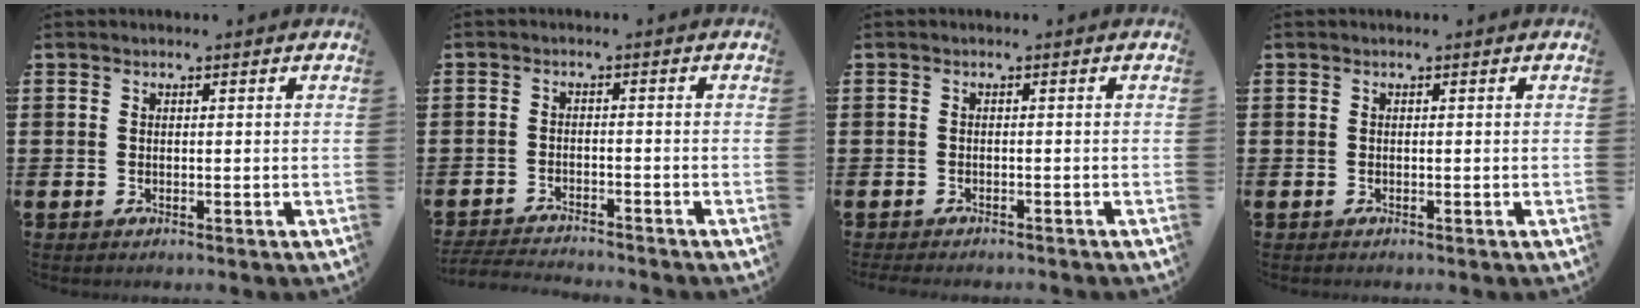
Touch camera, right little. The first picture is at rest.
{"total": 2.4, "force": [-2.4, -0.1, -0.1], "torque": [-0.002, 0.002, -0.052]}
{"total": 0.6, "force": [-0.6, 0.1, 0.1], "torque": [-0.003, -0.002, -0.013]}
{"total": 0.0}